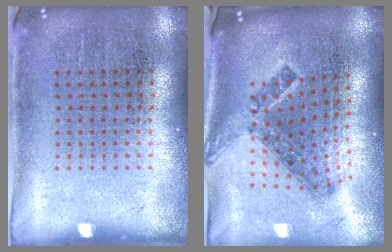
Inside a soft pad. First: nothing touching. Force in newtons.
{"total": 1.5, "press": 1.1, "slide": 1.0}